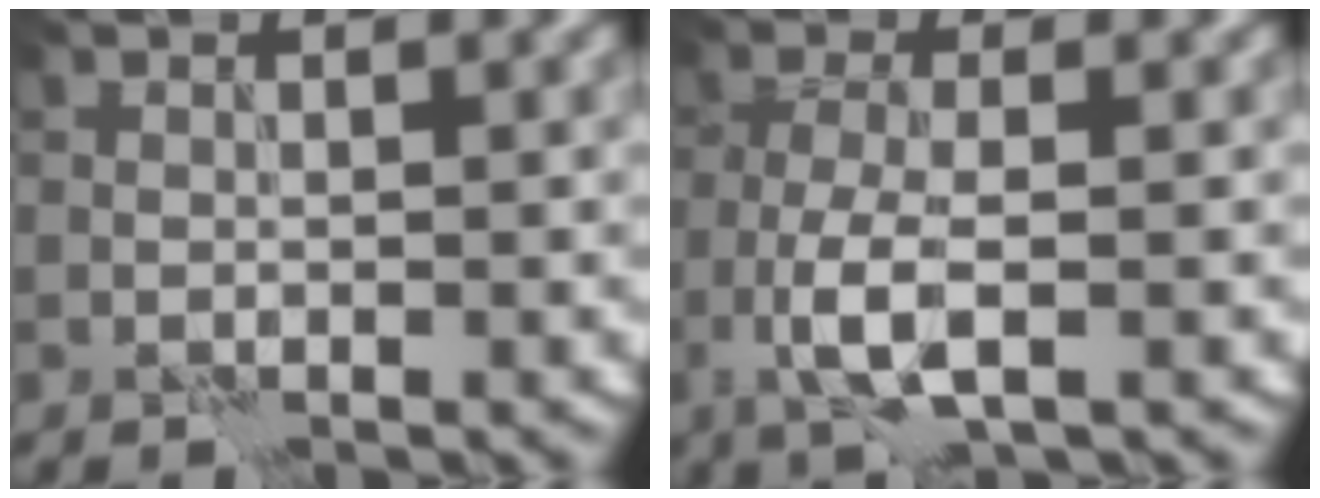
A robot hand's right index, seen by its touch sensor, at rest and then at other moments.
{"total": 4.2, "force": [-1.3, 1.3, 3.8], "torque": [-0.081, 0.001, -0.030]}